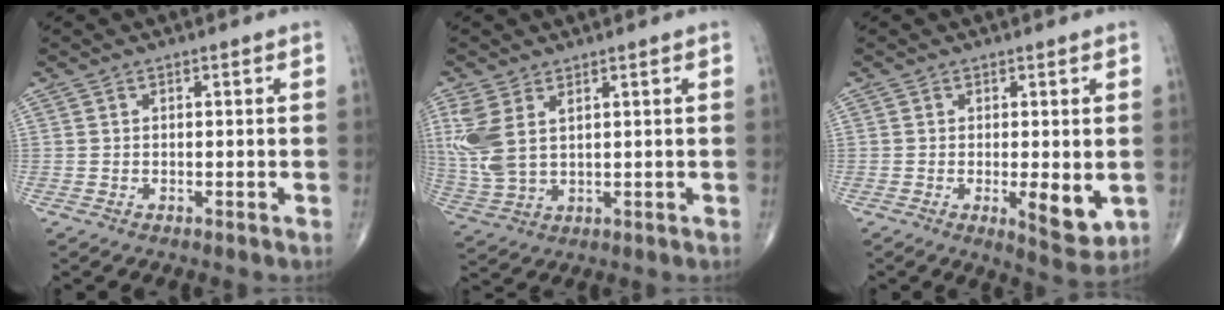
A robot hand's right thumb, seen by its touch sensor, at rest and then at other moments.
{"total": 8.8, "force": [3.0, 4.9, 6.7], "torque": [-0.172, -0.003, 0.074]}
{"total": 6.5, "force": [-1.0, 2.4, 6.0], "torque": [-0.078, -0.019, -0.008]}